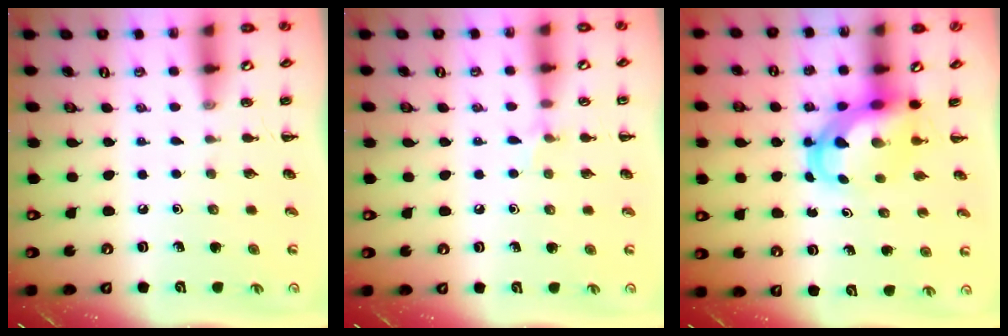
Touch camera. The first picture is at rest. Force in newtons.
{"total": 5.1, "press": 4.8, "slide": 1.6}
{"total": 6.2, "press": 6.1, "slide": 1.4}